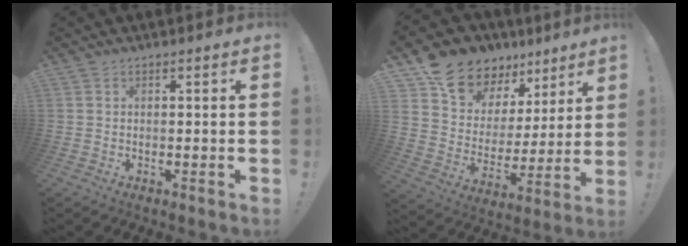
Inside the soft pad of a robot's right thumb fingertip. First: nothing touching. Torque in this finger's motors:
{"motor_torque": [-0.61, 1.49, -0.33, 0.79, 0.29]}